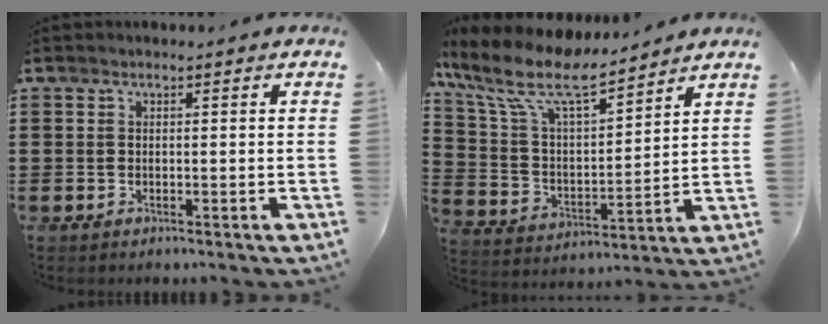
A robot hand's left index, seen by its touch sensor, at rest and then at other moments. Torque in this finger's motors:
{"motor_torque": [1.69, -0.45, 0.85, 0.21]}